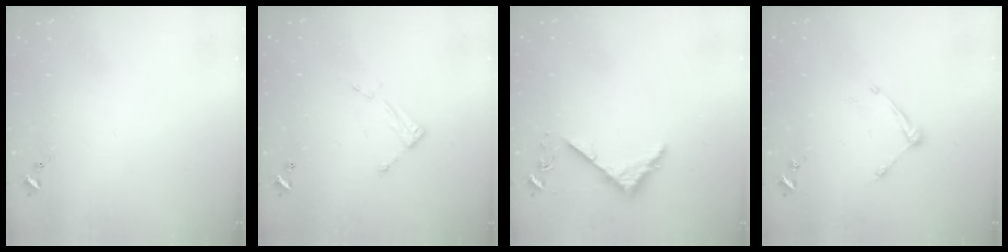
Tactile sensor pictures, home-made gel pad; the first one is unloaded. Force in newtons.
{"total": 6.4, "press": 6.4, "slide": 0.3}
{"total": 4.3, "press": 4.3, "slide": 0.4}
{"total": 7.3, "press": 7.3, "slide": 0.5}